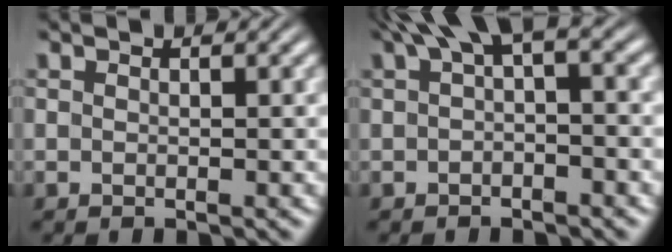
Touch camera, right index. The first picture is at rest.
{"total": 4.2, "force": [1.8, 1.6, 3.4], "torque": [-0.066, 0.013, 0.025]}